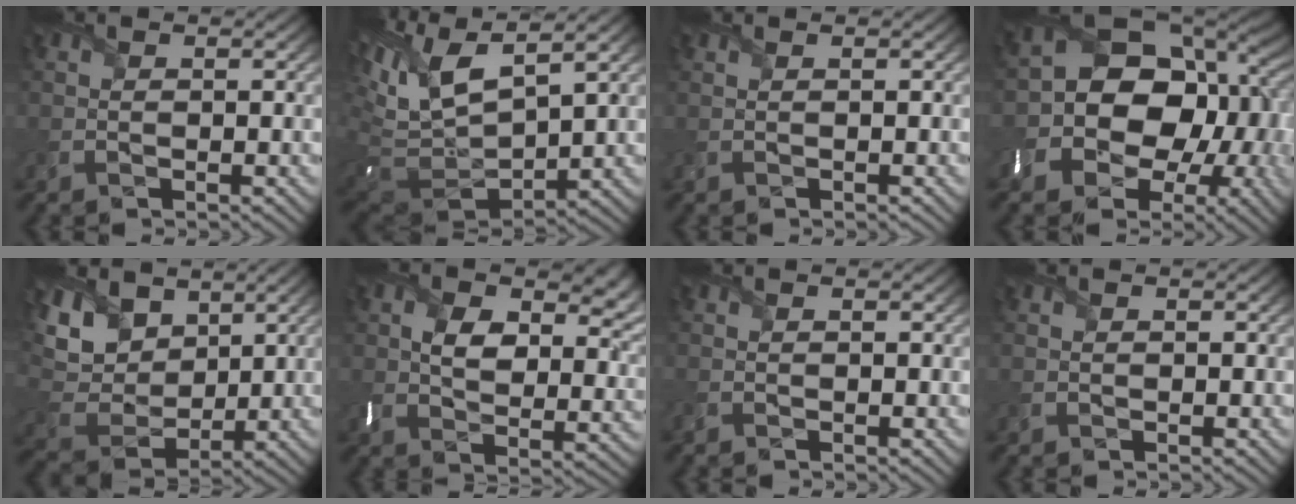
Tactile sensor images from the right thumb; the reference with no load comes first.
{"total": 13.8, "force": [4.8, 6.2, 11.4], "torque": [-0.267, 0.001, 0.100]}
{"total": 0.6, "force": [0.1, 0.0, 0.6], "torque": [-0.014, 0.002, 0.000]}
{"total": 18.6, "force": [-2.1, 15.0, 10.7], "torque": [-0.177, -0.043, -0.041]}
{"total": 10.7, "force": [5.5, 7.1, 5.7], "torque": [-0.183, 0.012, 0.102]}
{"total": 9.7, "force": [3.4, 6.0, 6.8], "torque": [-0.117, -0.015, 0.059]}
{"total": 0.6, "force": [-0.3, 0.0, 0.5], "torque": [-0.013, -0.005, -0.007]}
{"total": 0.0}